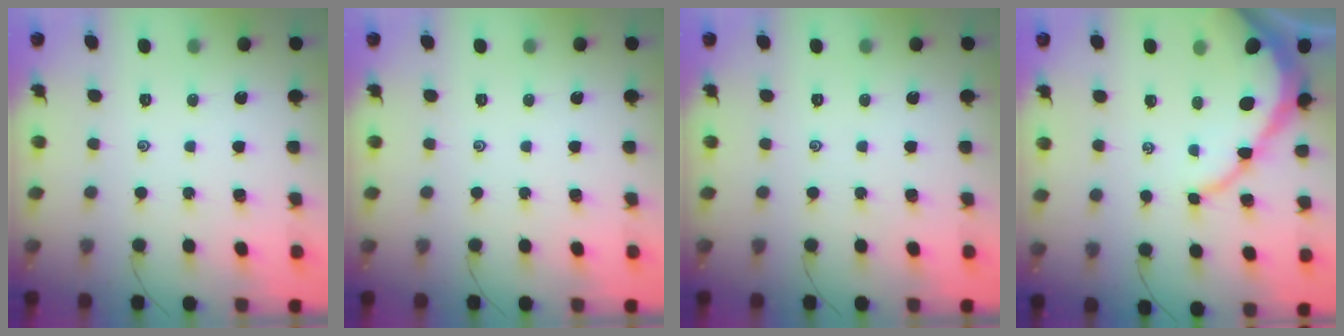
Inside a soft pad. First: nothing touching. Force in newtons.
{"total": 0.0}
{"total": 0.0}
{"total": 9.7, "press": 9.7, "slide": 1.2}